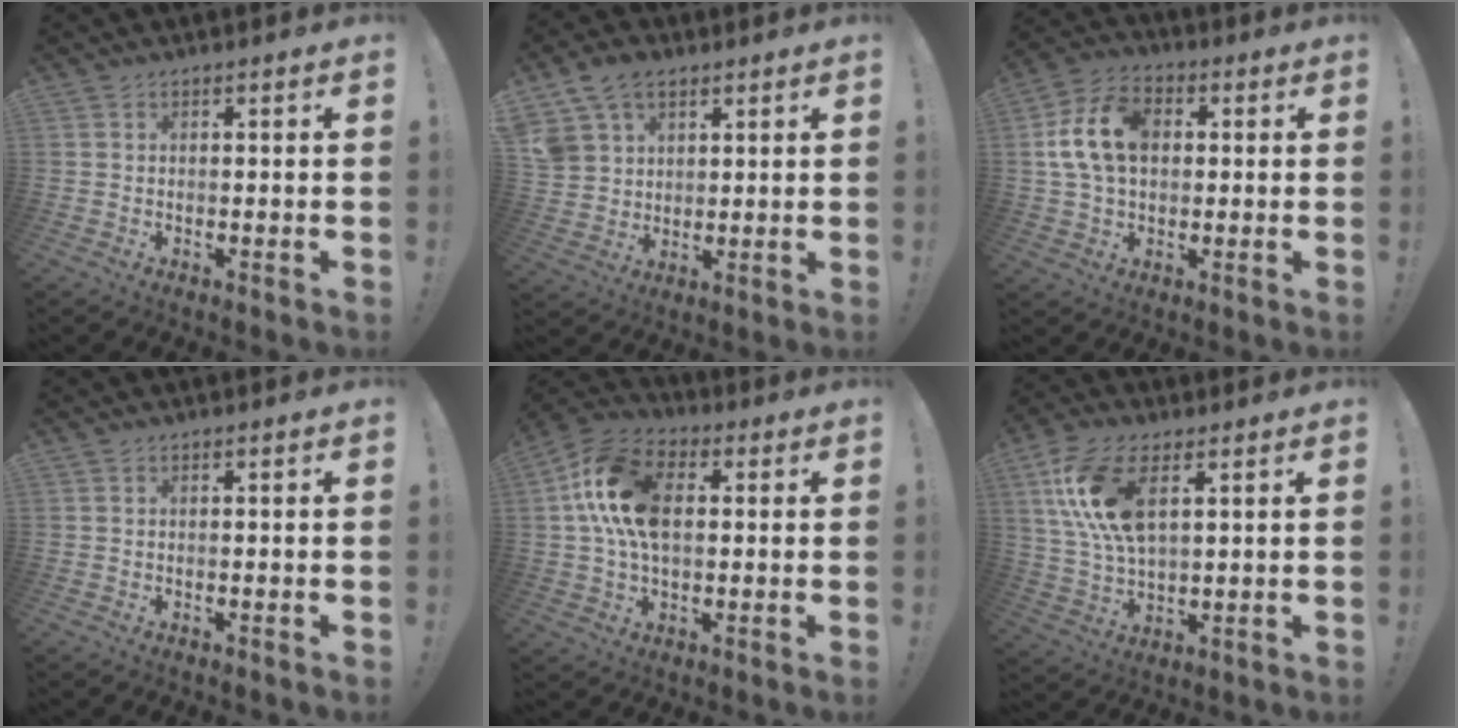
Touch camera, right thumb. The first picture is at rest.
{"total": 11.0, "force": [6.5, 7.5, 4.7], "torque": [-0.100, -0.021, 0.130]}
{"total": 14.8, "force": [2.5, 10.3, 10.3], "torque": [-0.192, 0.007, 0.046]}
{"total": 0.0}
{"total": 17.0, "force": [2.2, 10.8, 12.9], "torque": [-0.244, 0.011, 0.041]}
{"total": 14.8, "force": [5.6, 7.5, 11.4], "torque": [-0.241, -0.018, 0.102]}